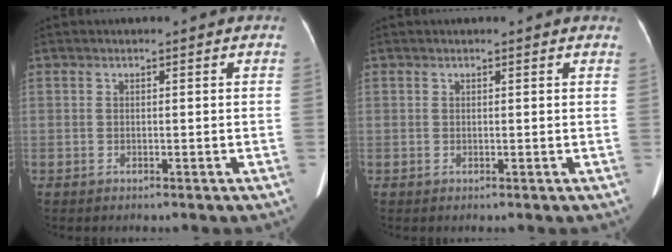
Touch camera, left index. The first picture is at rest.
{"total": 1.2, "force": [1.1, 0.1, 0.3], "torque": [-0.009, 0.002, 0.003]}